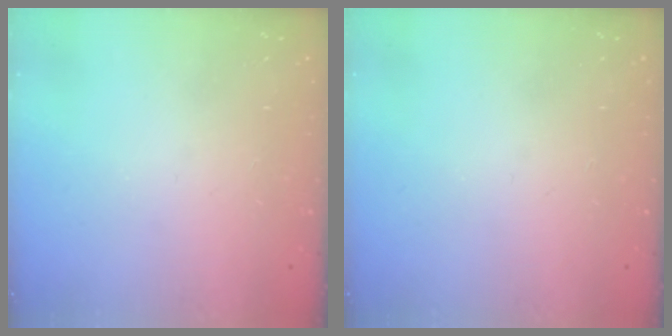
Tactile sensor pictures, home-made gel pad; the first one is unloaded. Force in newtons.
{"total": 0.0}